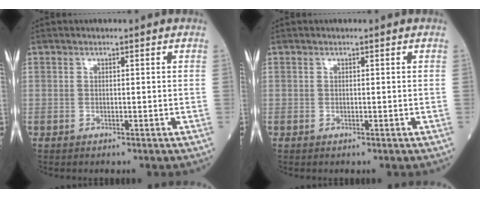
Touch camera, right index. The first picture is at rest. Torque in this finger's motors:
{"motor_torque": [0.02, 0.02, 0.00, 0.00]}